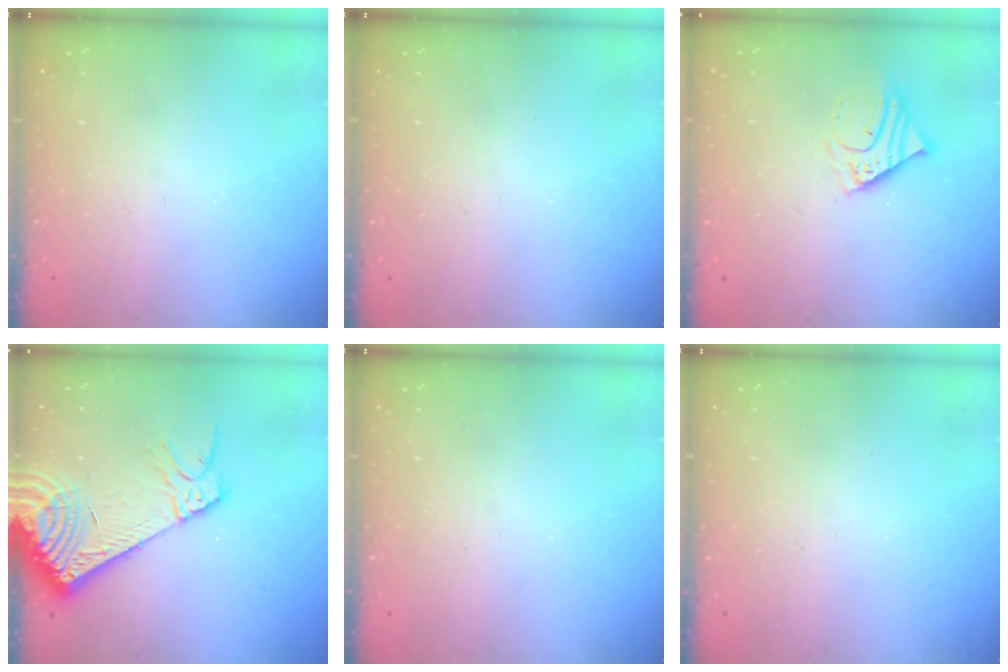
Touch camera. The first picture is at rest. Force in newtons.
{"total": 0.0}
{"total": 6.5, "press": 6.5, "slide": 0.8}
{"total": 15.2, "press": 14.9, "slide": 3.4}
{"total": 0.0}
{"total": 0.0}